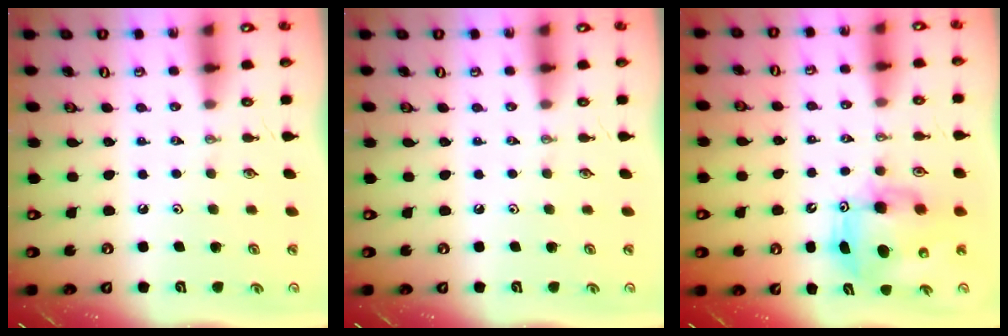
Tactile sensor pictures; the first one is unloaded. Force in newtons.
{"total": 0.0}
{"total": 8.0, "press": 7.8, "slide": 1.7}